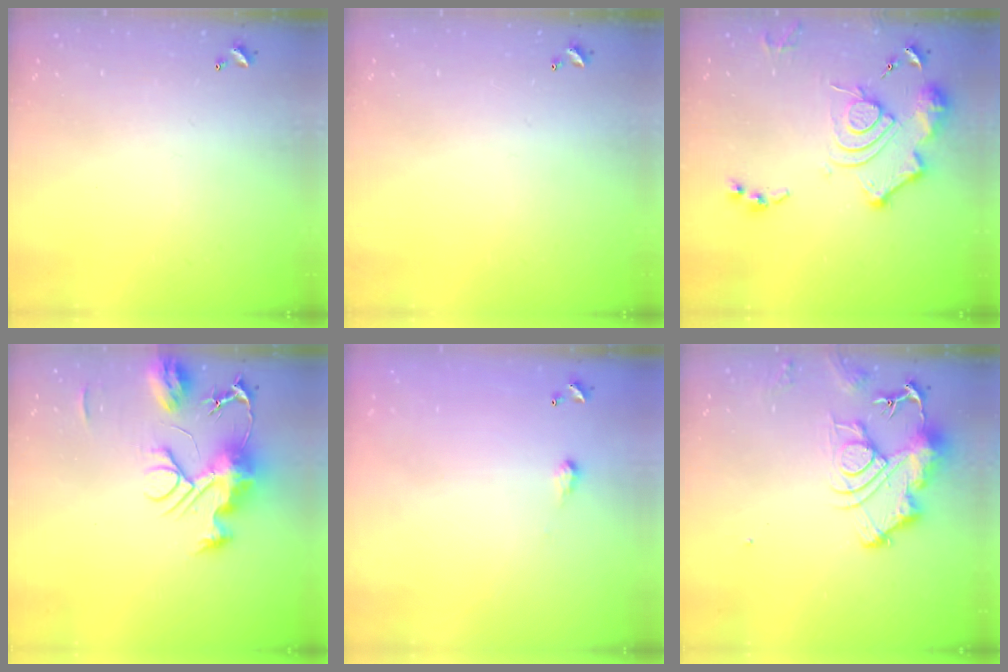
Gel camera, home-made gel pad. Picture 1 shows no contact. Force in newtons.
{"total": 0.0}
{"total": 15.2, "press": 15.1, "slide": 1.7}
{"total": 12.6, "press": 12.6, "slide": 1.2}
{"total": 2.0, "press": 2.0, "slide": 0.3}
{"total": 12.2, "press": 12.1, "slide": 1.4}